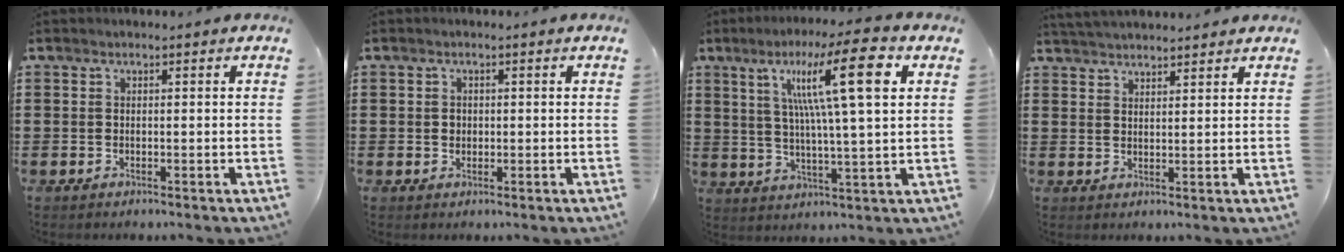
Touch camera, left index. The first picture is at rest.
{"total": 1.1, "force": [0.2, 1.0, 0.5], "torque": [-0.013, 0.006, 0.003]}
{"total": 14.6, "force": [6.0, 1.9, 13.2], "torque": [-0.250, 0.013, 0.089]}
{"total": 3.0, "force": [3.0, -0.1, 0.2], "torque": [-0.012, -0.004, 0.057]}